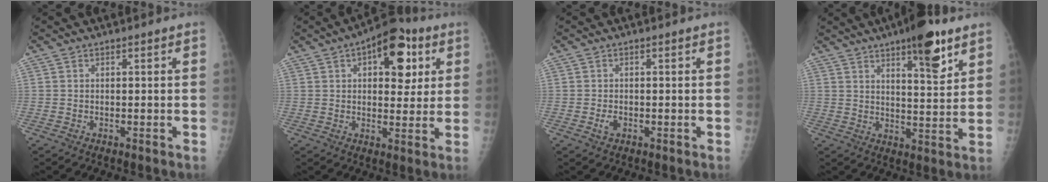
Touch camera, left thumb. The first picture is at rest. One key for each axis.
{"total": 13.1, "fx": 5.1, "fy": 7.0, "fz": 9.9, "tx": -0.090, "ty": -0.004, "tz": 0.065}
{"total": 1.7, "fx": -0.5, "fy": 1.1, "fz": 1.2, "tx": -0.019, "ty": 0.000, "tz": -0.009}
{"total": 12.6, "fx": 7.7, "fy": 3.5, "fz": 9.3, "tx": -0.114, "ty": -0.044, "tz": 0.112}